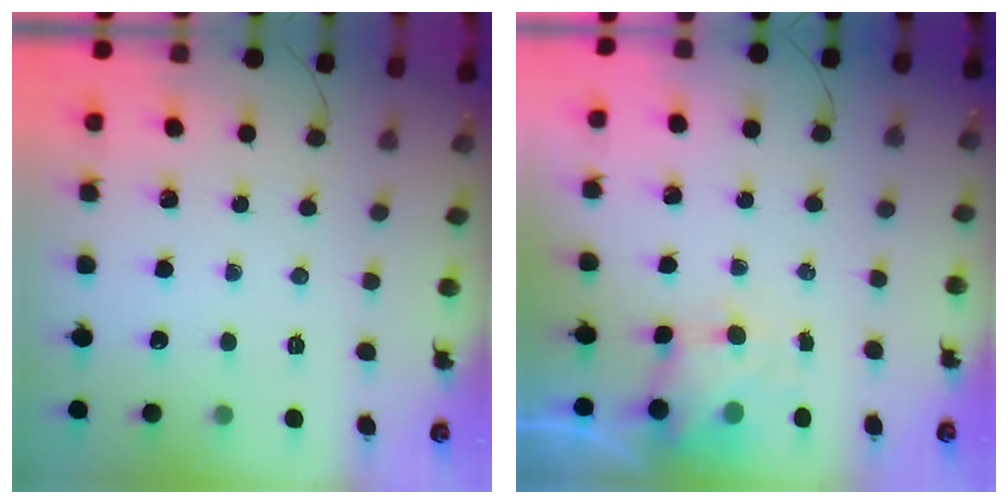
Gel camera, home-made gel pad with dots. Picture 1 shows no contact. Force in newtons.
{"total": 4.4, "press": 4.3, "slide": 1.0}